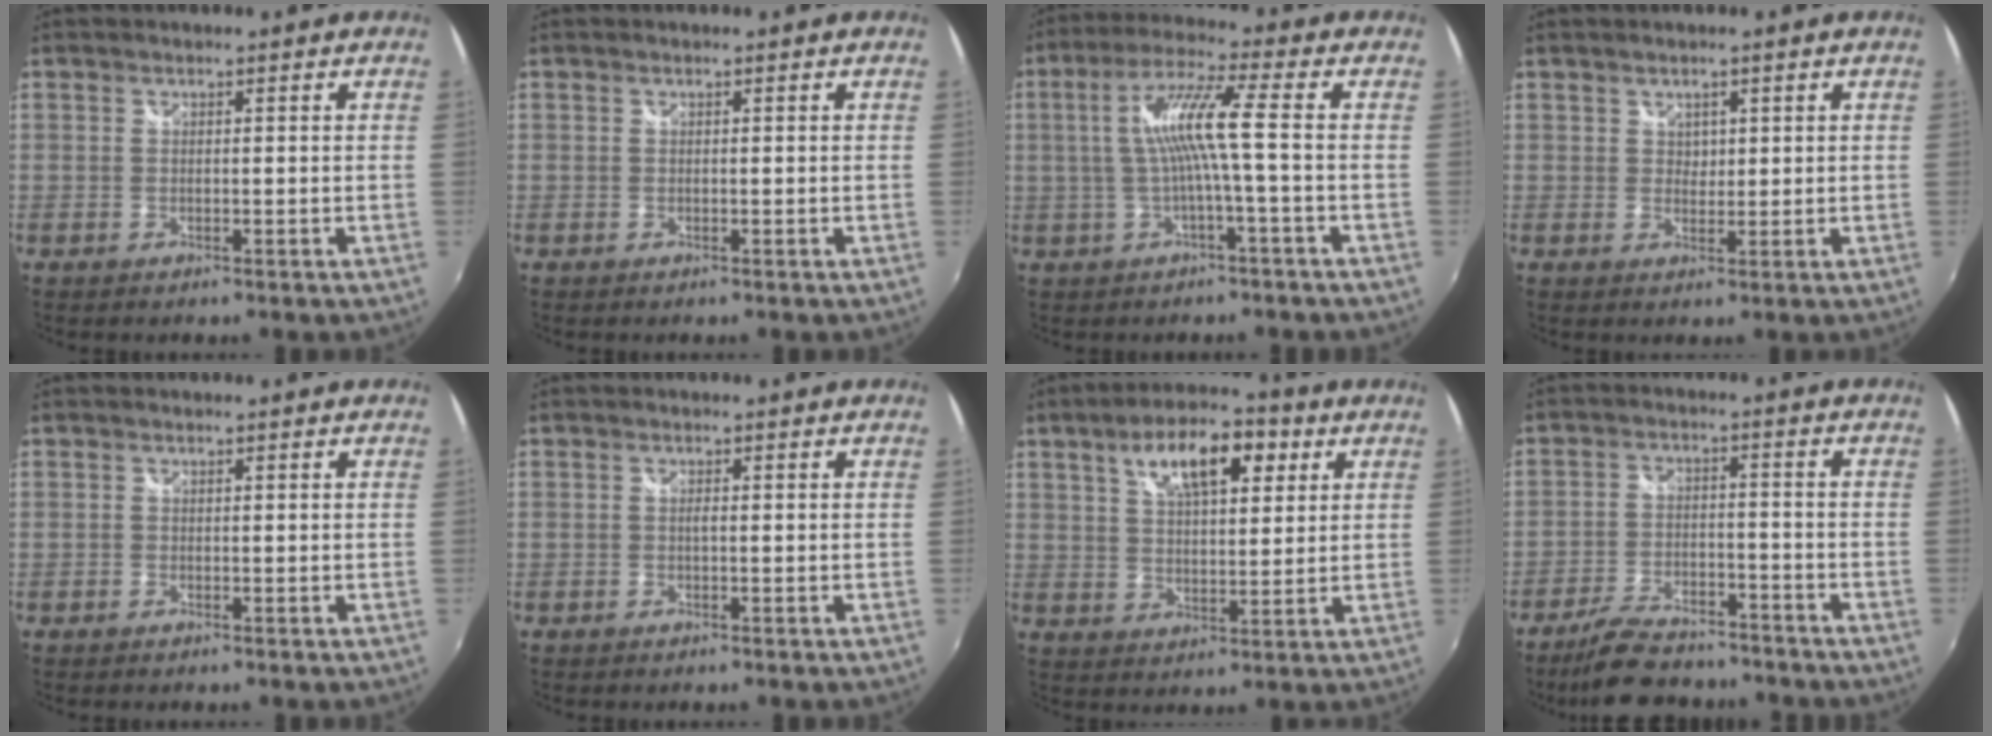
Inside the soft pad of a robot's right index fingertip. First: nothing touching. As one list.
[{"total": 0.0}, {"total": 8.7, "force": [-0.7, -0.7, 8.6], "torque": [-0.168, 0.007, -0.007]}, {"total": 1.8, "force": [0.8, 1.5, 0.5], "torque": [-0.001, 0.004, 0.015]}, {"total": 0.0}, {"total": 0.7, "force": [-0.1, 0.2, 0.7], "torque": [-0.013, 0.003, -0.003]}, {"total": 12.3, "force": [5.6, 5.2, 9.7], "torque": [-0.161, 0.029, 0.091]}, {"total": 13.4, "force": [-11.2, 4.5, 5.8], "torque": [-0.131, -0.009, -0.174]}]